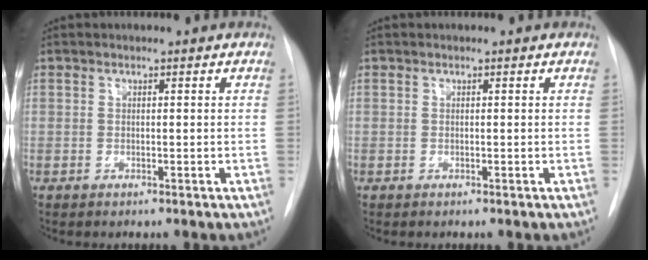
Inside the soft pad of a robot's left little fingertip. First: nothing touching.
{"total": 0.0}